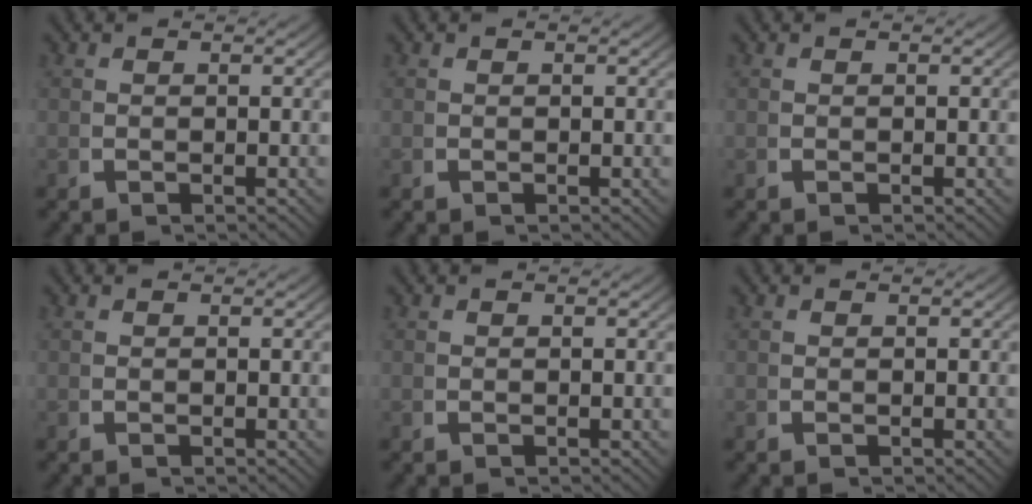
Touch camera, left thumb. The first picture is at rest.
{"total": 0.0}
{"total": 0.0}
{"total": 0.0}
{"total": 0.0}
{"total": 0.0}